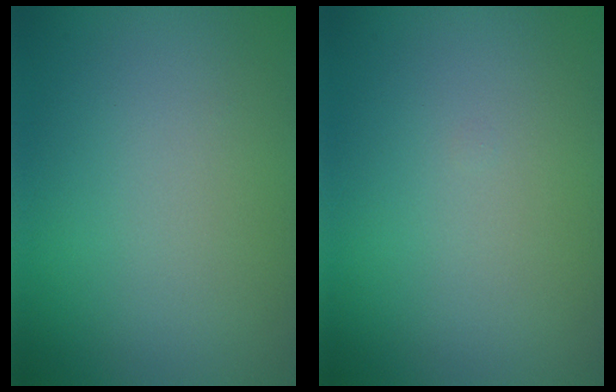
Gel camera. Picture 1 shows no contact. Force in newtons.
{"total": 0.0}